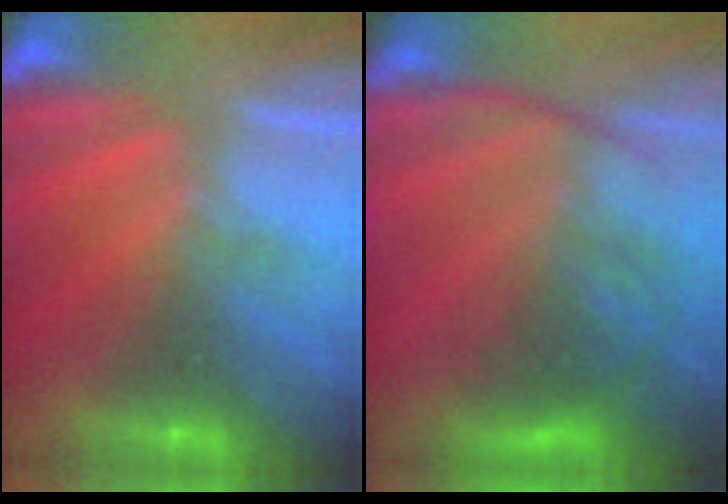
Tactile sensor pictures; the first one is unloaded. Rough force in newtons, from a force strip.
{"total": 6.8}